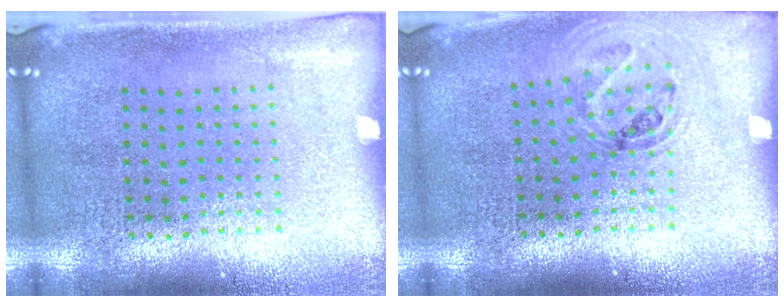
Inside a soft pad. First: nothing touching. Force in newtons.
{"total": 1.0, "press": 1.0, "slide": 0.1}